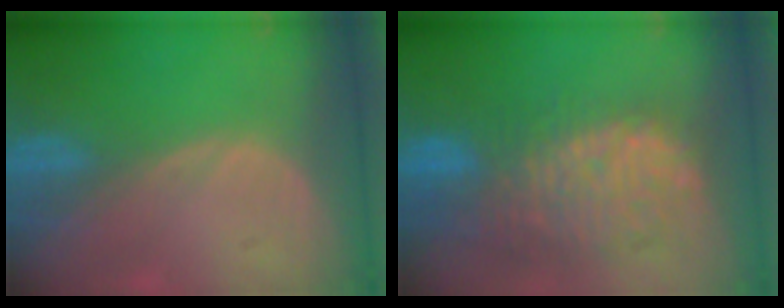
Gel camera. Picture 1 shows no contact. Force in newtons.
{"total": 11.5, "press": 10.5, "slide": 4.8}